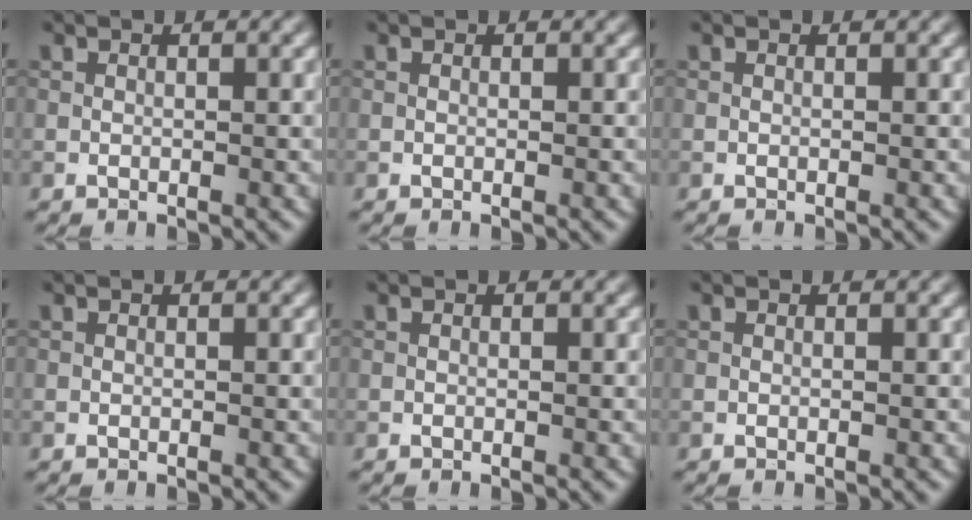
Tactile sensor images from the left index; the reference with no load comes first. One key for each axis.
{"total": 0.0}
{"total": 0.0}
{"total": 0.0}
{"total": 0.0}
{"total": 0.0}